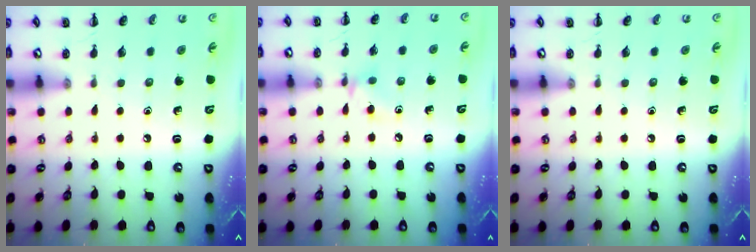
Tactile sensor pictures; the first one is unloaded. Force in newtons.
{"total": 5.3, "press": 5.1, "slide": 1.4}
{"total": 0.0}